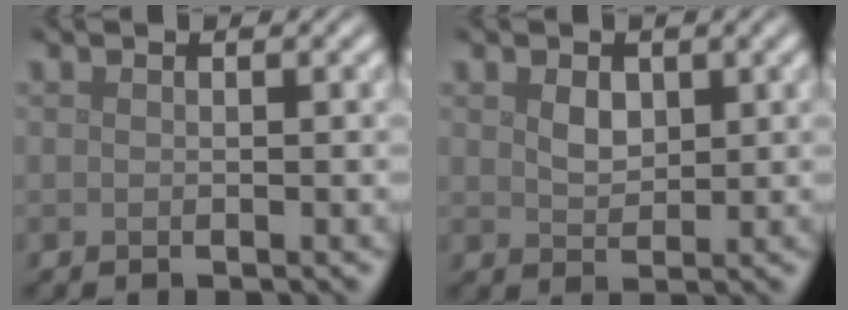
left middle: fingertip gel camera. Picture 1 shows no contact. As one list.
[{"total": 1.8, "force": [0.8, 1.2, 1.1], "torque": [-0.023, -0.002, 0.018]}]